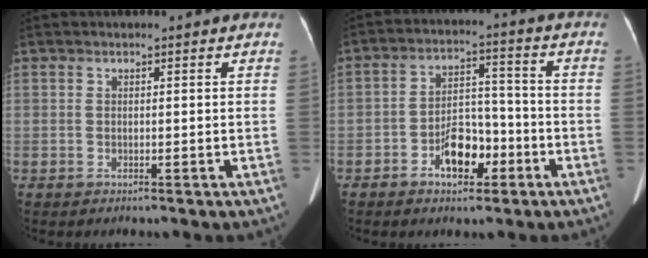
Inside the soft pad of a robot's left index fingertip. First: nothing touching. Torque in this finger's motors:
{"motor_torque": [0.49, 0.49, 0.14, 0.08]}